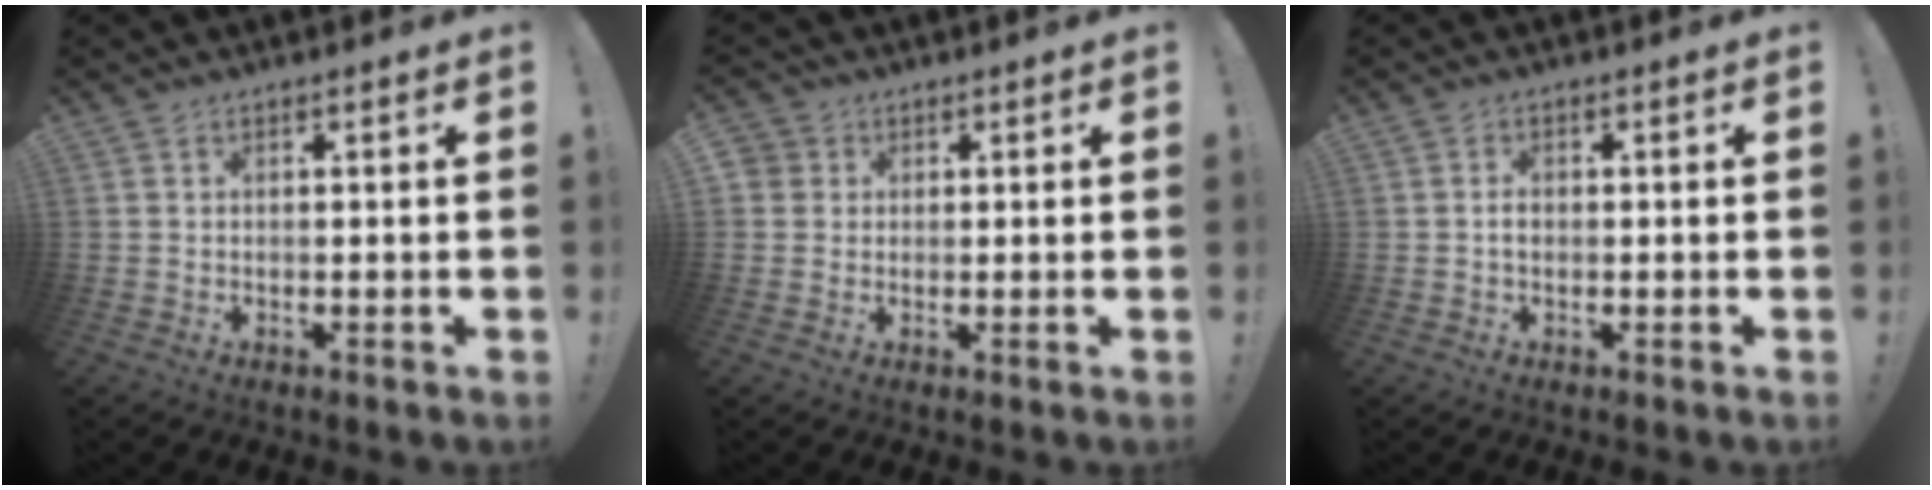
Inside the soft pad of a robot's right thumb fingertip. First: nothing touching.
{"total": 2.9, "force": [0.7, 2.8, 0.7], "torque": [-0.016, 0.004, 0.013]}
{"total": 1.5, "force": [-0.5, 1.0, 1.1], "torque": [-0.018, 0.005, -0.010]}